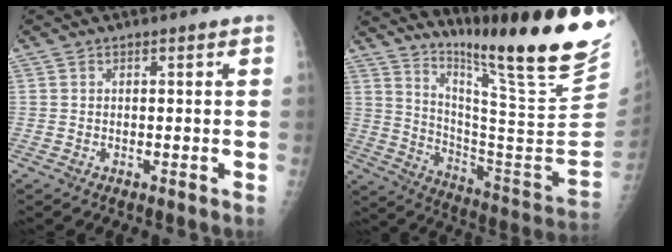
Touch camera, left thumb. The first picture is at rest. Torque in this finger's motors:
{"motor_torque": [1.83, -1.47, 1.38, -1.39, 0.07]}